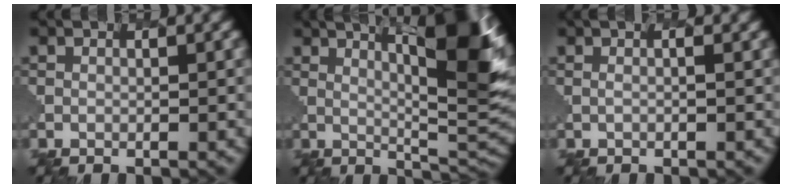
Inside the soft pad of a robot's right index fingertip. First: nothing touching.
{"total": 8.3, "force": [5.6, 0.4, 6.1], "torque": [-0.116, 0.008, 0.070]}
{"total": 1.1, "force": [0.4, 0.4, 0.9], "torque": [-0.011, 0.014, -0.011]}